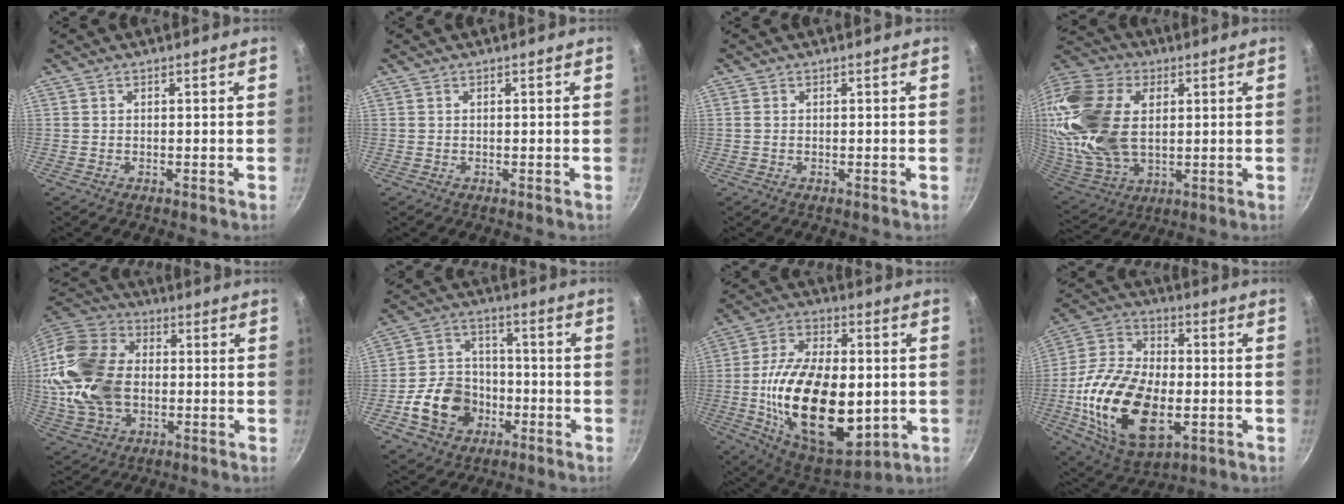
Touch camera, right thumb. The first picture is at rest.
{"total": 0.0}
{"total": 0.7, "force": [0.0, 0.5, 0.4], "torque": [-0.008, 0.002, 0.000]}
{"total": 28.6, "force": [5.0, 18.4, 21.3], "torque": [-0.461, 0.005, 0.093]}
{"total": 20.2, "force": [-0.4, 14.6, 13.9], "torque": [-0.260, 0.023, -0.005]}
{"total": 13.5, "force": [-4.5, 10.9, 6.6], "torque": [-0.091, 0.044, -0.078]}
{"total": 27.8, "force": [-2.5, 15.7, 22.9], "torque": [-0.385, 0.001, -0.030]}
{"total": 24.1, "force": [-4.5, 14.2, 18.9], "torque": [-0.347, 0.016, -0.076]}